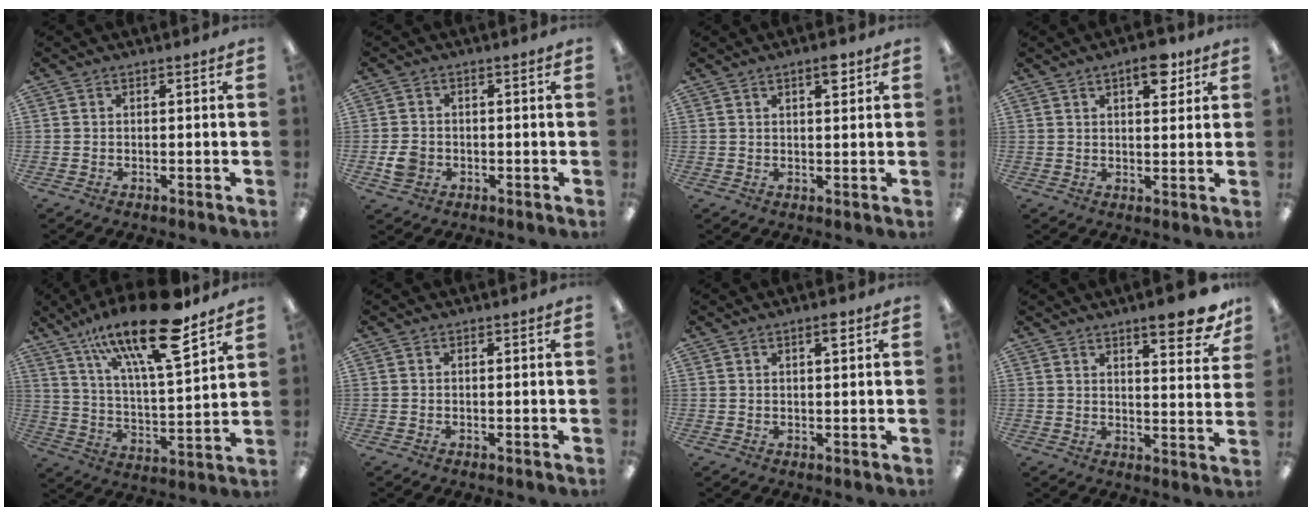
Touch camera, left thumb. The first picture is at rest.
{"total": 3.9, "force": [-1.1, 3.2, 1.9], "torque": [-0.028, 0.001, -0.020]}
{"total": 3.6, "force": [2.3, 1.0, 2.6], "torque": [-0.032, -0.007, 0.034]}
{"total": 7.0, "force": [4.1, 3.0, 4.8], "torque": [-0.055, -0.018, 0.064]}
{"total": 21.8, "force": [14.7, 5.8, 15.1], "torque": [-0.255, -0.080, 0.240]}
{"total": 0.0}
{"total": 2.3, "force": [1.4, 0.5, 1.8], "torque": [-0.032, 0.000, 0.021]}
{"total": 10.5, "force": [7.5, 2.4, 6.9], "torque": [-0.079, -0.049, 0.119]}